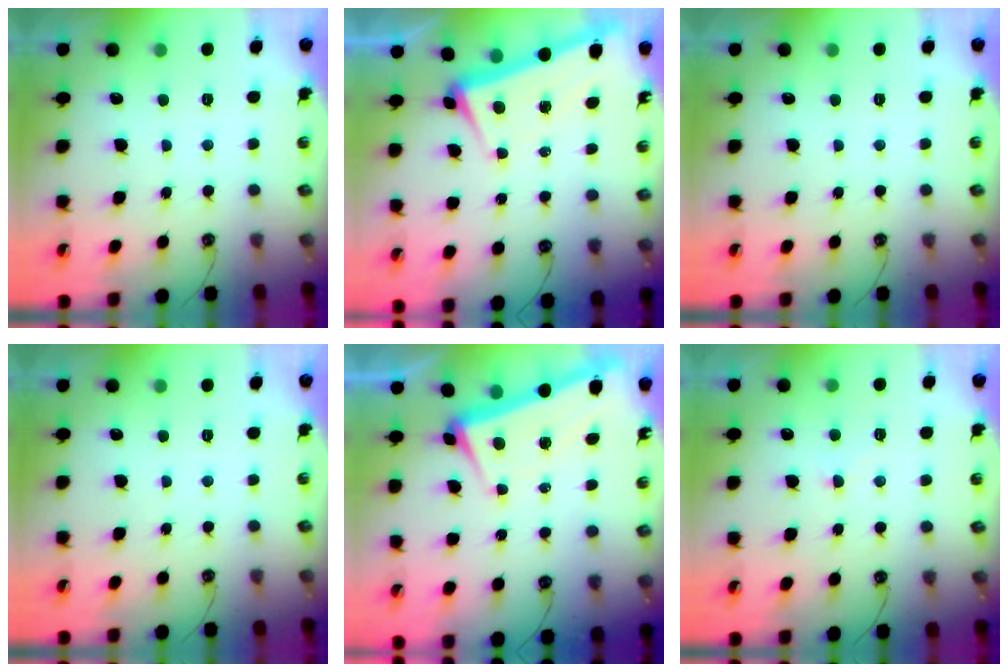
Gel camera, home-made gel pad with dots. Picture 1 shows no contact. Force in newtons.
{"total": 2.4, "press": 1.6, "slide": 1.8}
{"total": 0.0}
{"total": 0.0}
{"total": 2.4, "press": 1.3, "slide": 2.0}
{"total": 2.7, "press": 2.6, "slide": 0.5}